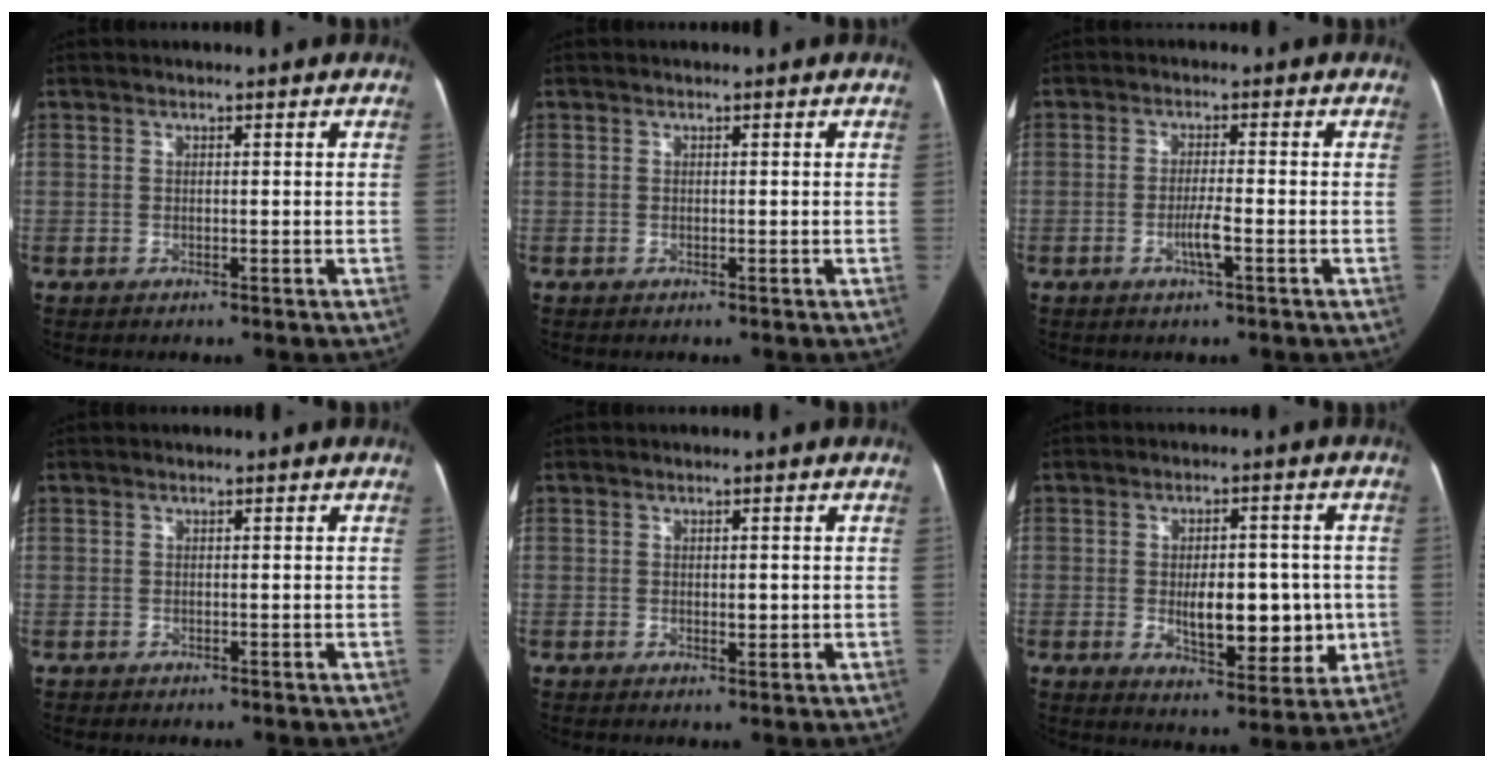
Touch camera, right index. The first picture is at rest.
{"total": 0.0}
{"total": 3.5, "force": [-1.4, 0.3, 3.2], "torque": [-0.062, -0.001, -0.027]}
{"total": 0.7, "force": [-0.2, 0.7, -0.1], "torque": [0.006, 0.007, -0.006]}
{"total": 1.9, "force": [-0.1, 1.0, 1.6], "torque": [-0.023, 0.000, 0.000]}
{"total": 11.5, "force": [-1.1, 5.3, 10.1], "torque": [-0.140, 0.006, -0.005]}